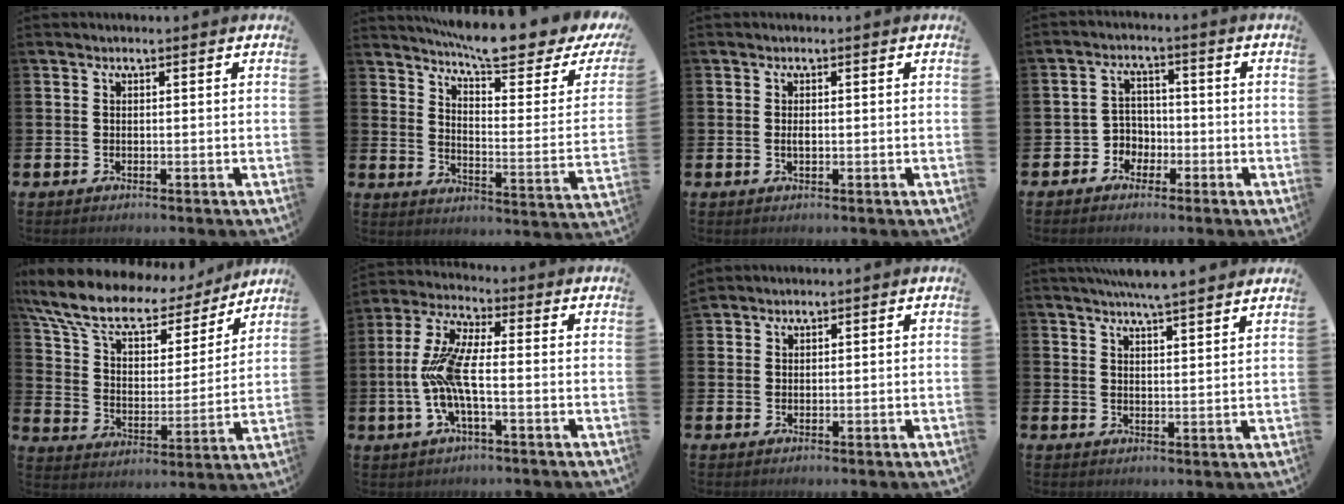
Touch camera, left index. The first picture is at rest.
{"total": 9.0, "force": [8.1, 1.1, 3.7], "torque": [-0.088, -0.068, 0.135]}
{"total": 0.8, "force": [0.0, 0.4, 0.7], "torque": [-0.015, 0.002, -0.001]}
{"total": 3.3, "force": [-1.8, 2.8, 0.5], "torque": [-0.020, -0.003, -0.044]}
{"total": 11.4, "force": [9.4, 4.5, 4.7], "torque": [-0.128, -0.058, 0.164]}
{"total": 8.5, "force": [-1.2, 2.6, 8.0], "torque": [-0.181, -0.010, -0.028]}
{"total": 1.9, "force": [1.8, 0.5, -0.1], "torque": [0.010, -0.004, 0.032]}
{"total": 5.7, "force": [5.6, -0.7, 1.1], "torque": [-0.034, -0.026, 0.099]}